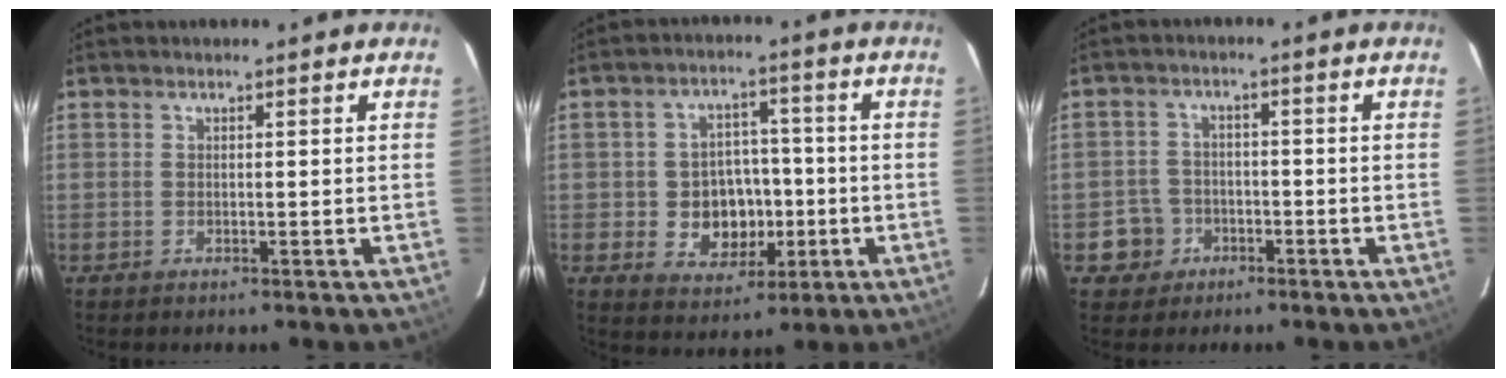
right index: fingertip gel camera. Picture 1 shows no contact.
{"total": 9.3, "force": [-1.9, 7.9, 4.6], "torque": [-0.101, 0.011, -0.014]}
{"total": 5.2, "force": [-2.3, 4.6, 0.3], "torque": [-0.016, 0.020, -0.037]}